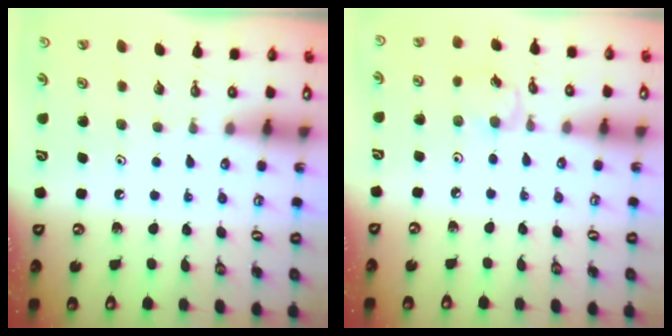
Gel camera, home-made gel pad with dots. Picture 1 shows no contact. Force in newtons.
{"total": 3.1, "press": 3.1, "slide": 0.1}